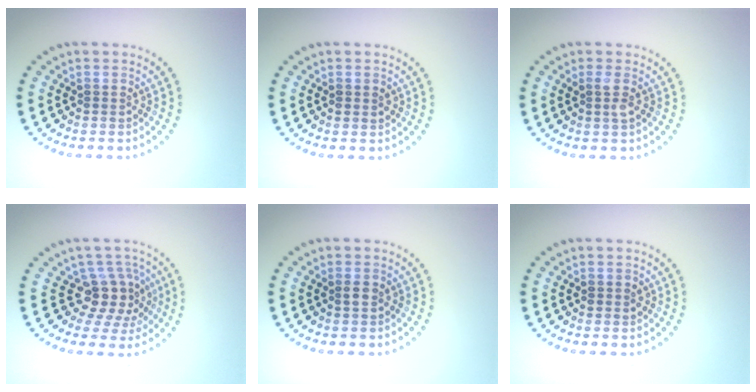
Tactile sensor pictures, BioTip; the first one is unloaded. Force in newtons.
{"total": 0.7, "press": 0.7, "slide": 0.3}
{"total": 1.2, "press": 1.1, "slide": 0.4}
{"total": 3.7, "press": 2.9, "slide": 2.2}
{"total": 1.0, "press": 1.0, "slide": 0.2}
{"total": 0.9, "press": 0.8, "slide": 0.2}